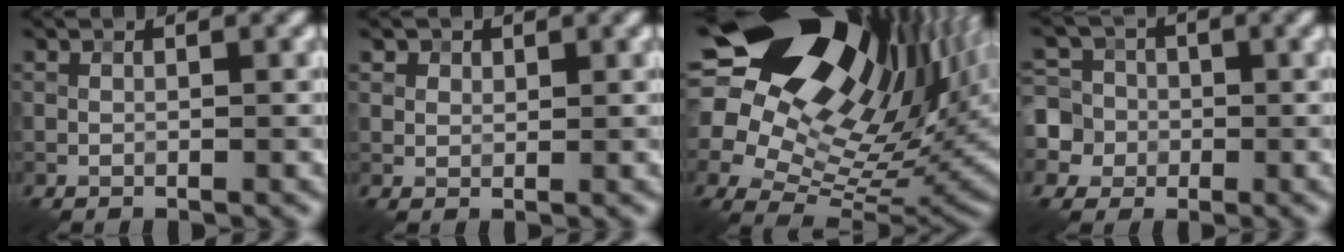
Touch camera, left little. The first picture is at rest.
{"total": 2.3, "force": [1.4, 1.6, 0.8], "torque": [-0.019, -0.001, 0.023]}
{"total": 22.8, "force": [9.2, 14.7, 14.8], "torque": [-0.288, 0.053, 0.161]}
{"total": 6.5, "force": [-0.6, 6.3, 1.6], "torque": [-0.033, 0.024, -0.045]}